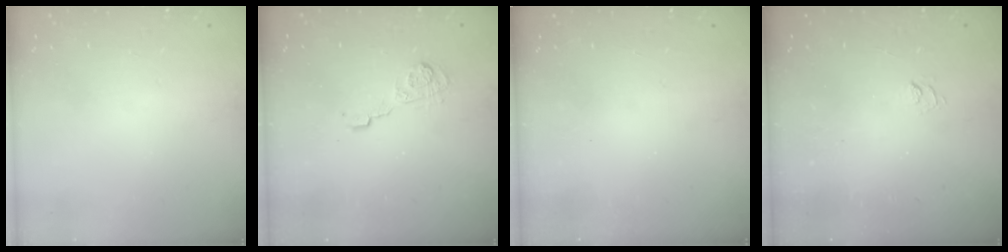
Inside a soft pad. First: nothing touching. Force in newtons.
{"total": 5.3, "press": 5.2, "slide": 0.8}
{"total": 2.3, "press": 2.2, "slide": 0.8}
{"total": 1.9, "press": 1.5, "slide": 1.3}